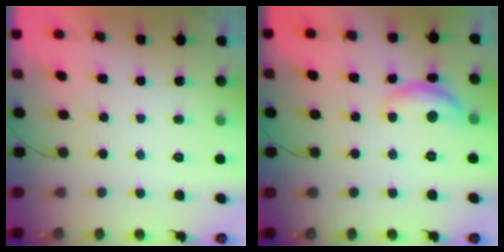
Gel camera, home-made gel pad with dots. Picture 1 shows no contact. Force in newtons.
{"total": 11.0, "press": 11.0, "slide": 0.4}